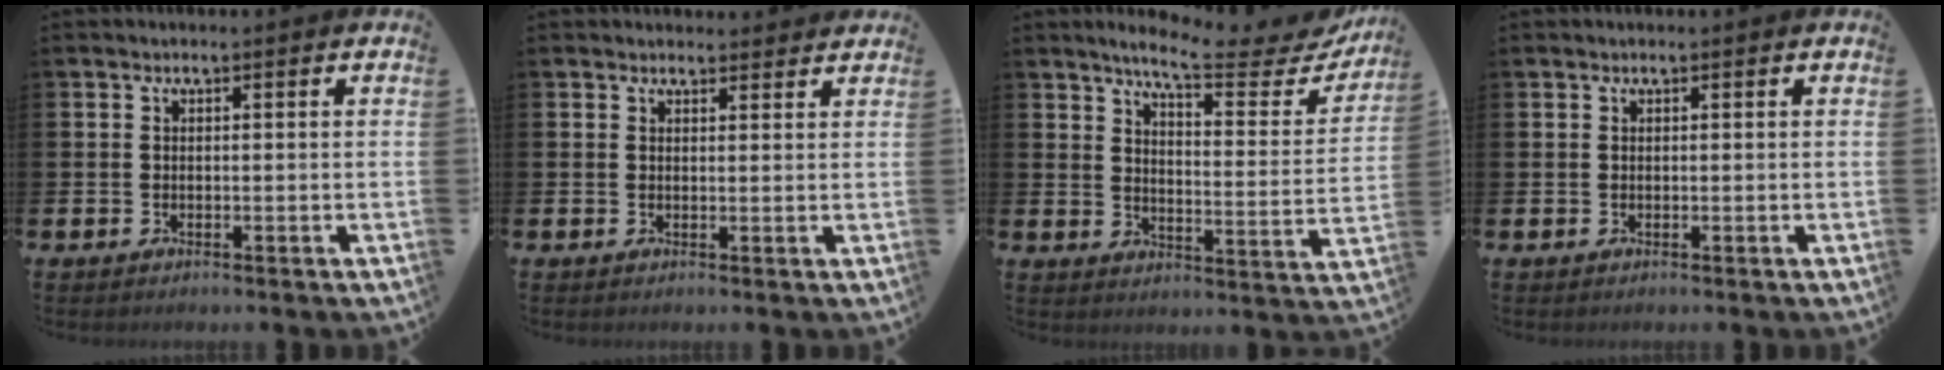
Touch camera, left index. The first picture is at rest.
{"total": 1.8, "force": [1.7, 0.5, -0.1], "torque": [0.006, -0.007, 0.029]}
{"total": 7.5, "force": [6.8, 0.8, 3.1], "torque": [-0.070, -0.049, 0.108]}
{"total": 0.0}